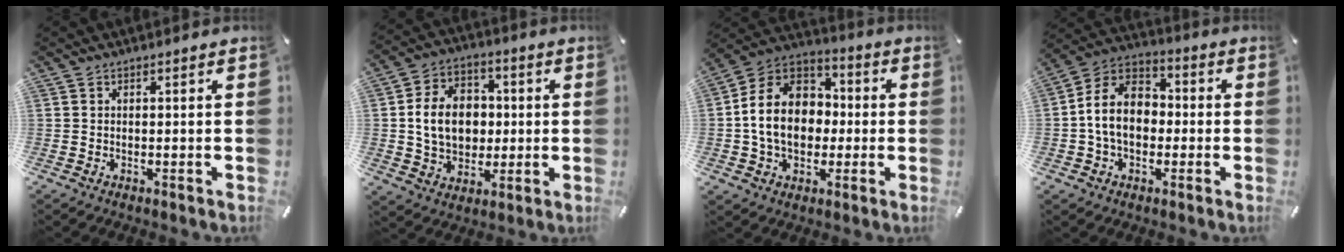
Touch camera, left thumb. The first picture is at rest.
{"total": 12.2, "force": [0.3, 10.0, 7.0], "torque": [-0.145, 0.017, 0.005]}
{"total": 14.9, "force": [-1.6, 12.2, 8.3], "torque": [-0.202, 0.019, -0.033]}
{"total": 11.4, "force": [-2.0, 8.9, 7.0], "torque": [-0.167, 0.021, -0.041]}